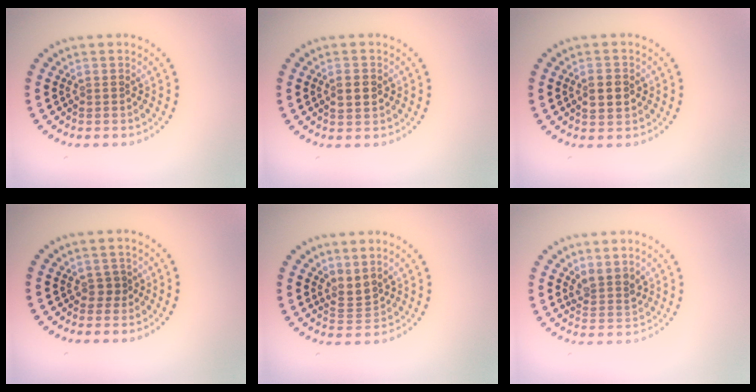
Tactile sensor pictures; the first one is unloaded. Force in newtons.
{"total": 1.8, "press": 1.8, "slide": 0.3}
{"total": 2.8, "press": 2.8, "slide": 0.2}
{"total": 0.9, "press": 0.8, "slide": 0.5}
{"total": 2.0, "press": 1.4, "slide": 1.4}
{"total": 2.3, "press": 1.8, "slide": 1.5}